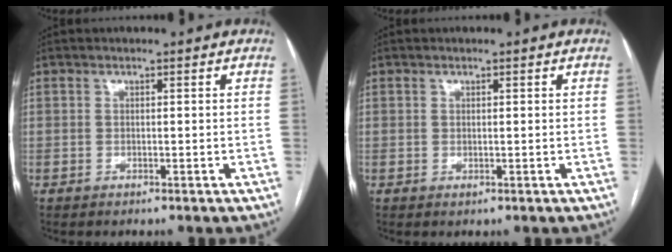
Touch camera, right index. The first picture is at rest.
{"total": 0.0}